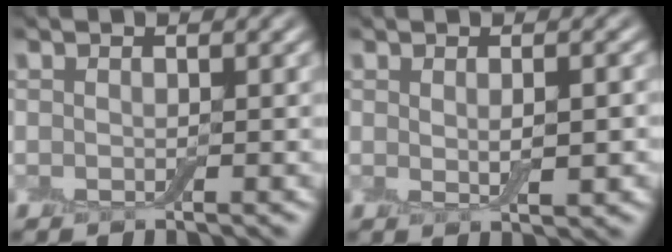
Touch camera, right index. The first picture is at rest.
{"total": 2.2, "force": [0.2, 0.6, 2.2], "torque": [-0.038, -0.004, 0.005]}